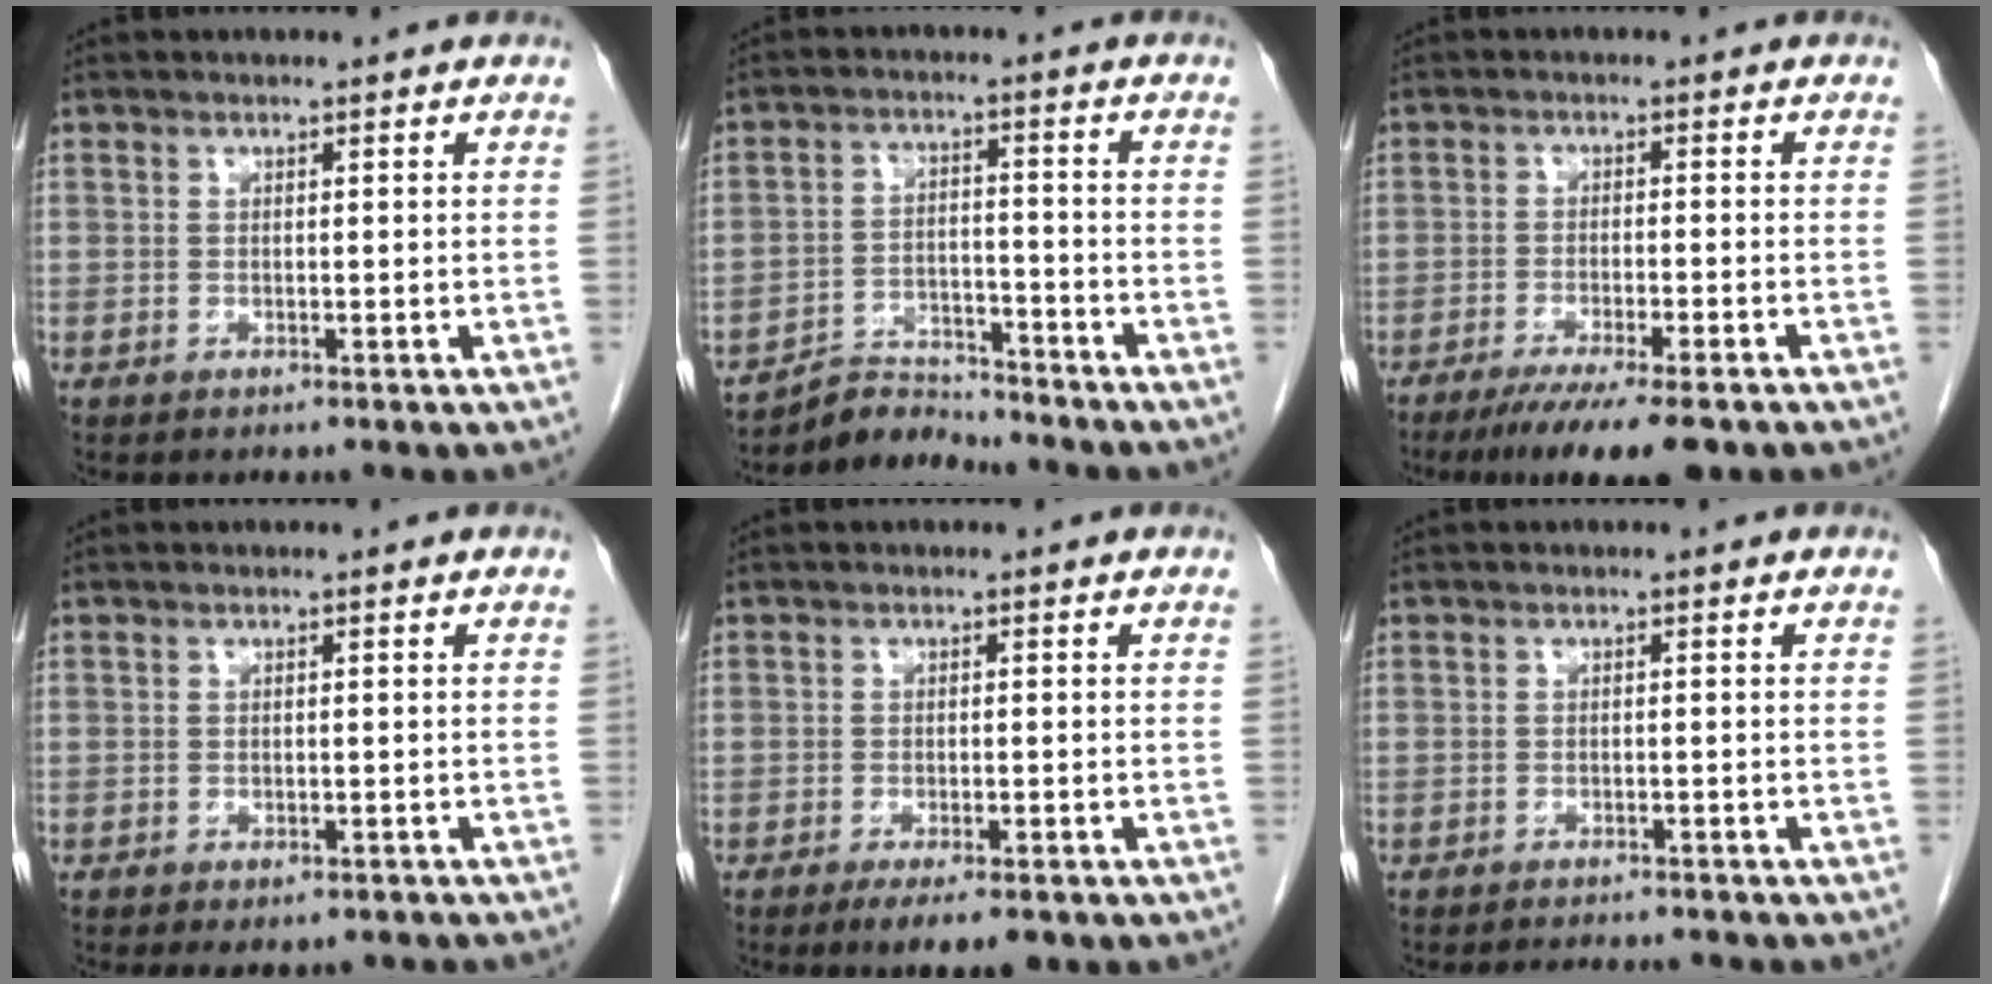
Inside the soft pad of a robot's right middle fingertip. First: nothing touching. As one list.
[{"total": 5.6, "force": [-5.5, 0.3, -1.1], "torque": [0.016, 0.005, -0.094]}, {"total": 10.0, "force": [-7.4, 1.1, 6.6], "torque": [-0.093, -0.019, -0.112]}, {"total": 4.2, "force": [-3.5, 1.8, 1.6], "torque": [-0.010, -0.001, -0.043]}, {"total": 5.1, "force": [-3.6, 1.3, 3.4], "torque": [-0.045, -0.008, -0.049]}, {"total": 3.5, "force": [-3.4, 0.5, 0.6], "torque": [-0.007, -0.007, -0.048]}]